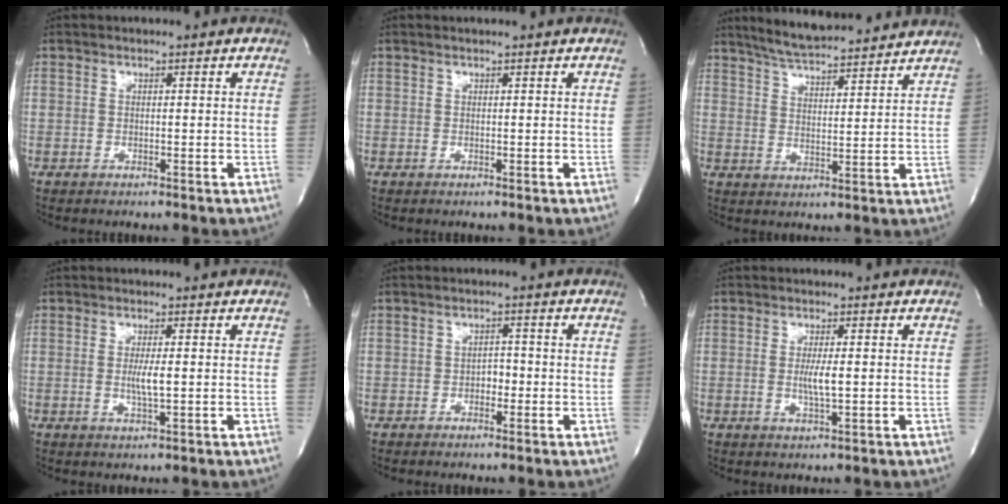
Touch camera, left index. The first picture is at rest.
{"total": 0.6, "force": [0.5, -0.2, 0.3], "torque": [-0.005, 0.005, 0.011]}
{"total": 13.5, "force": [12.3, 1.3, 5.3], "torque": [-0.093, 0.010, 0.185]}
{"total": 2.8, "force": [-0.5, 0.0, 2.8], "torque": [-0.058, -0.010, -0.006]}
{"total": 1.9, "force": [-1.1, 1.1, 1.2], "torque": [-0.012, 0.001, -0.017]}
{"total": 3.0, "force": [-0.5, 0.0, 2.9], "torque": [-0.061, -0.010, -0.006]}